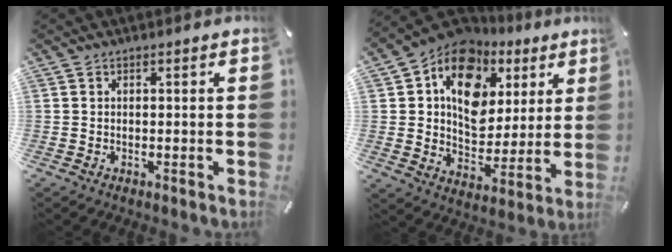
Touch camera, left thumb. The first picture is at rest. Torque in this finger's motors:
{"motor_torque": [2.54, 2.47, 2.11, -0.66, 0.23]}